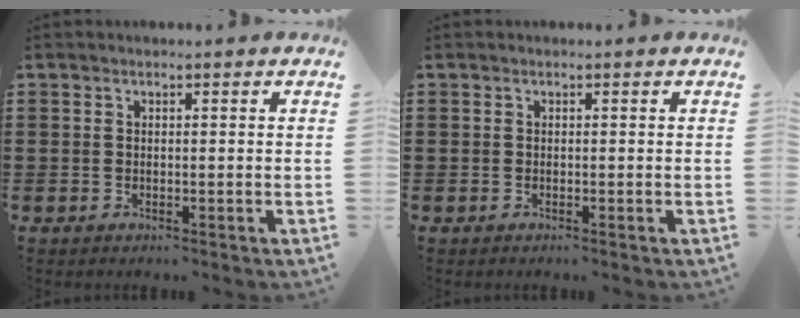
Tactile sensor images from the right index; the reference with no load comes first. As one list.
[{"total": 0.0}]